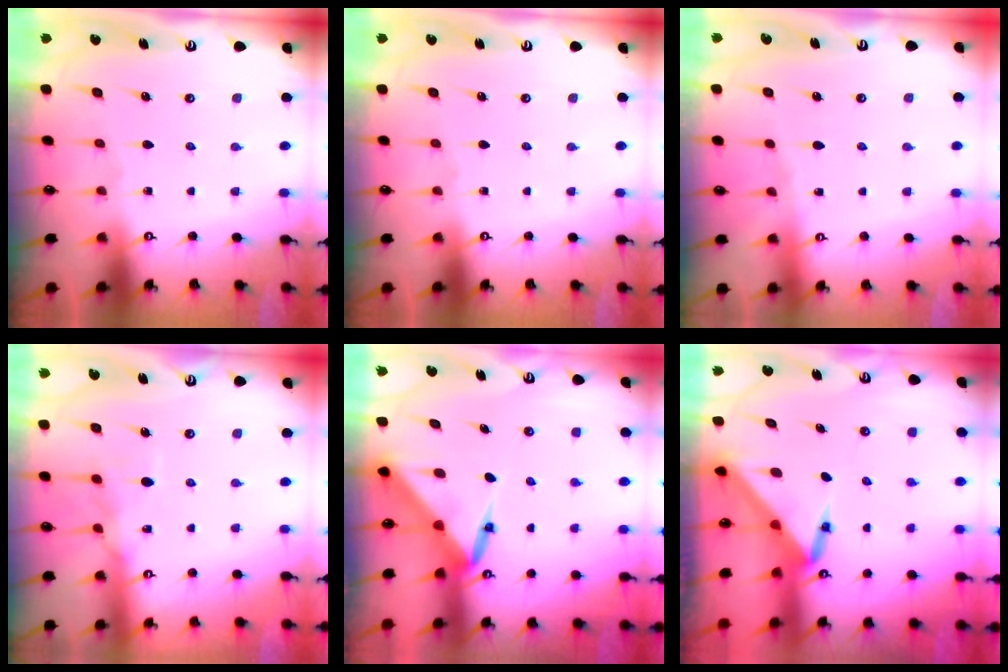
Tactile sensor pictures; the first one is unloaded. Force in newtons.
{"total": 0.0}
{"total": 2.2, "press": 2.1, "slide": 0.5}
{"total": 10.1, "press": 10.1, "slide": 0.8}
{"total": 5.9, "press": 5.9, "slide": 0.4}
{"total": 3.6, "press": 3.6, "slide": 0.2}